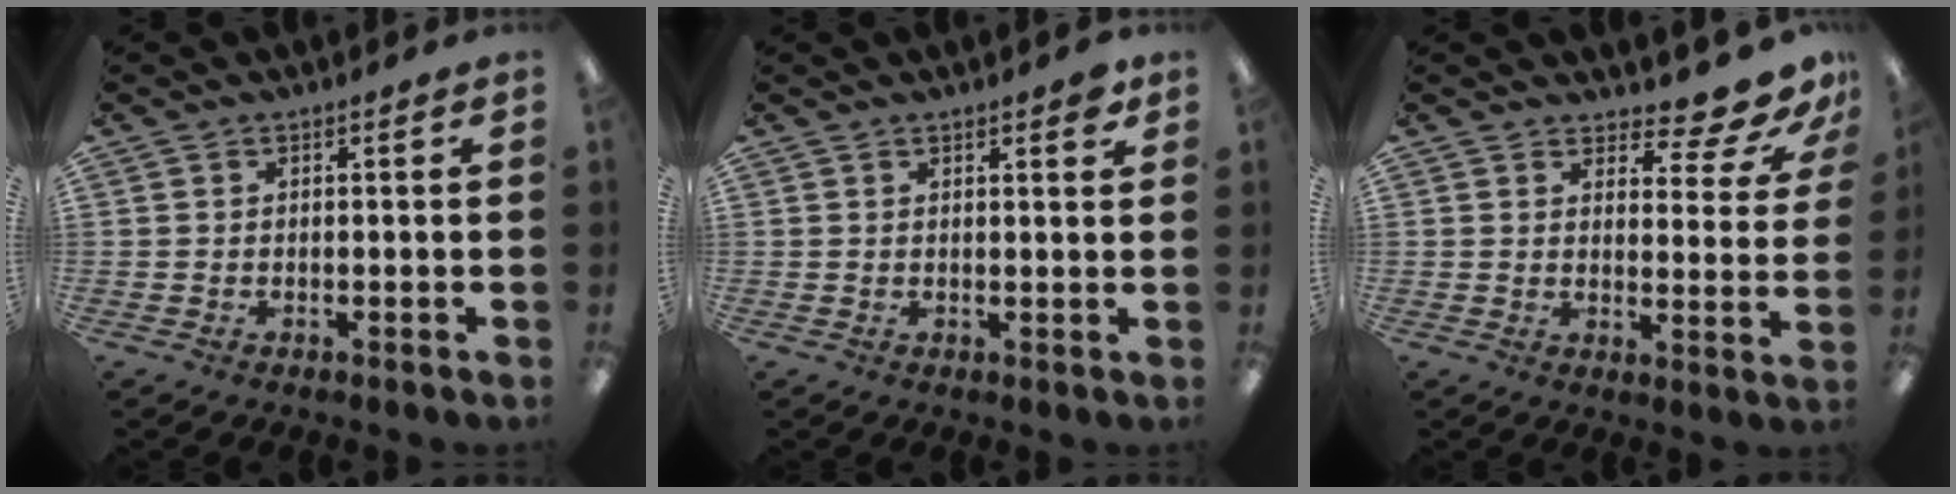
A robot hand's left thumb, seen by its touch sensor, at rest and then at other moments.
{"total": 2.4, "force": [1.9, 0.4, 1.4], "torque": [-0.013, -0.006, 0.029]}
{"total": 8.8, "force": [7.2, 2.6, 4.4], "torque": [-0.043, -0.057, 0.123]}